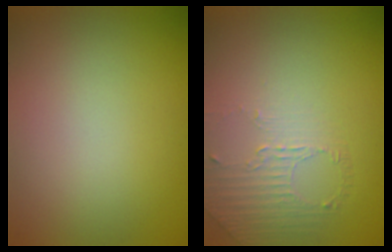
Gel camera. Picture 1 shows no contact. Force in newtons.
{"total": 1.4, "press": 0.8, "slide": 1.1}